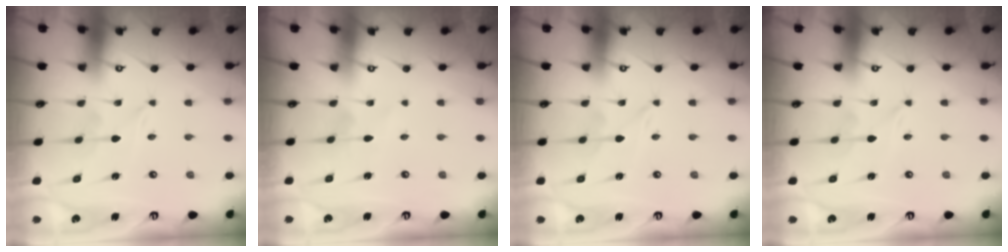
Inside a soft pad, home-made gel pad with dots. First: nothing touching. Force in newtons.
{"total": 2.6, "press": 2.6, "slide": 0.3}
{"total": 0.0}
{"total": 0.0}